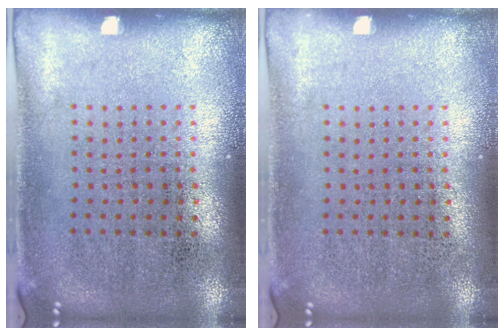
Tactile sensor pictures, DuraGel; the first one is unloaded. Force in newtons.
{"total": 0.0}